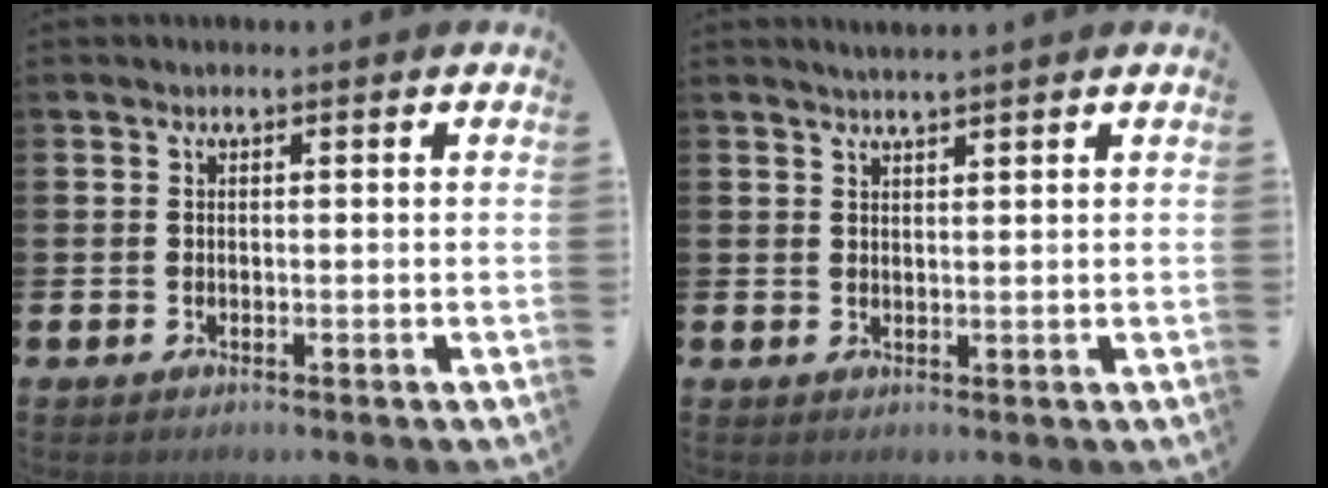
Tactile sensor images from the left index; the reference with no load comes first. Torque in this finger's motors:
{"motor_torque": [-0.02, -0.26, -0.01, 0.00]}